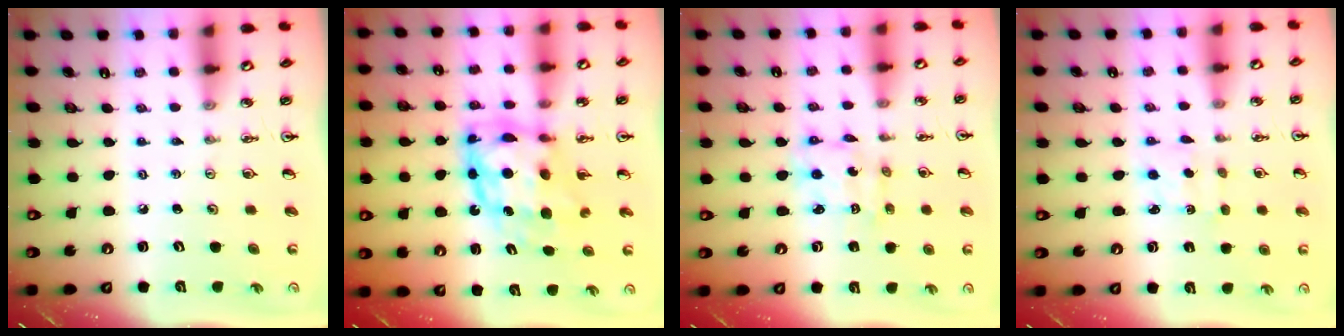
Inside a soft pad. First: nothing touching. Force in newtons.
{"total": 10.8, "press": 10.8, "slide": 1.2}
{"total": 5.5, "press": 5.5, "slide": 0.2}
{"total": 1.8, "press": 1.7, "slide": 0.7}